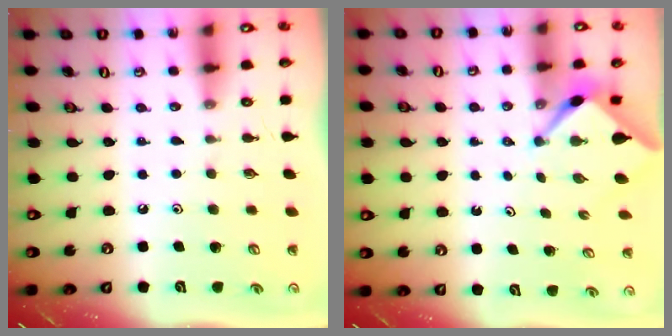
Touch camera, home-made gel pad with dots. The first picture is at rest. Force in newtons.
{"total": 2.4, "press": 2.4, "slide": 0.3}